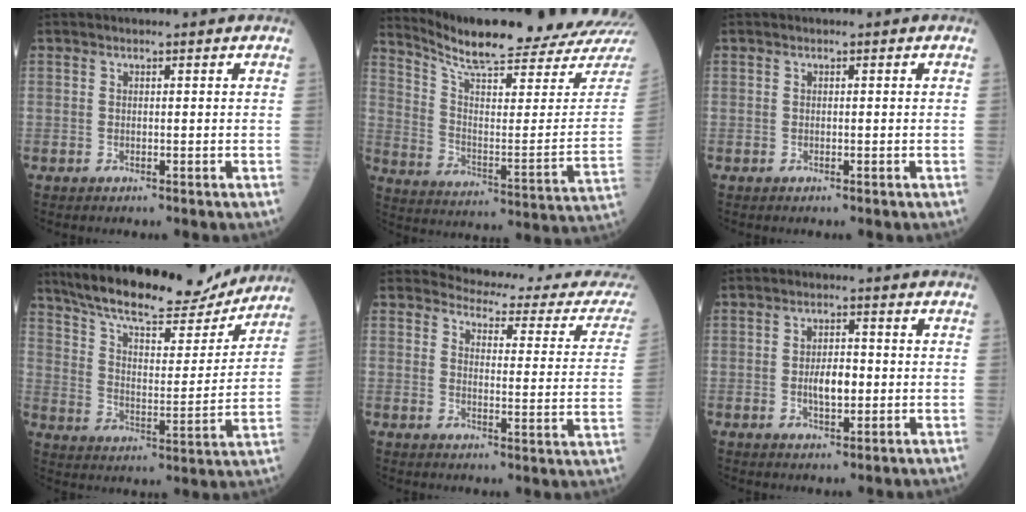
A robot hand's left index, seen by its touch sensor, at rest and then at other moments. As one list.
[{"total": 22.5, "force": [20.7, 0.6, 8.7], "torque": [-0.148, -0.103, 0.279]}, {"total": 0.0}, {"total": 21.0, "force": [18.2, 4.6, 9.2], "torque": [-0.152, 0.001, 0.271]}, {"total": 18.0, "force": [17.4, 2.3, 3.9], "torque": [-0.027, -0.096, 0.169]}, {"total": 4.2, "force": [-0.7, 1.8, 3.8], "torque": [-0.067, -0.002, -0.014]}]